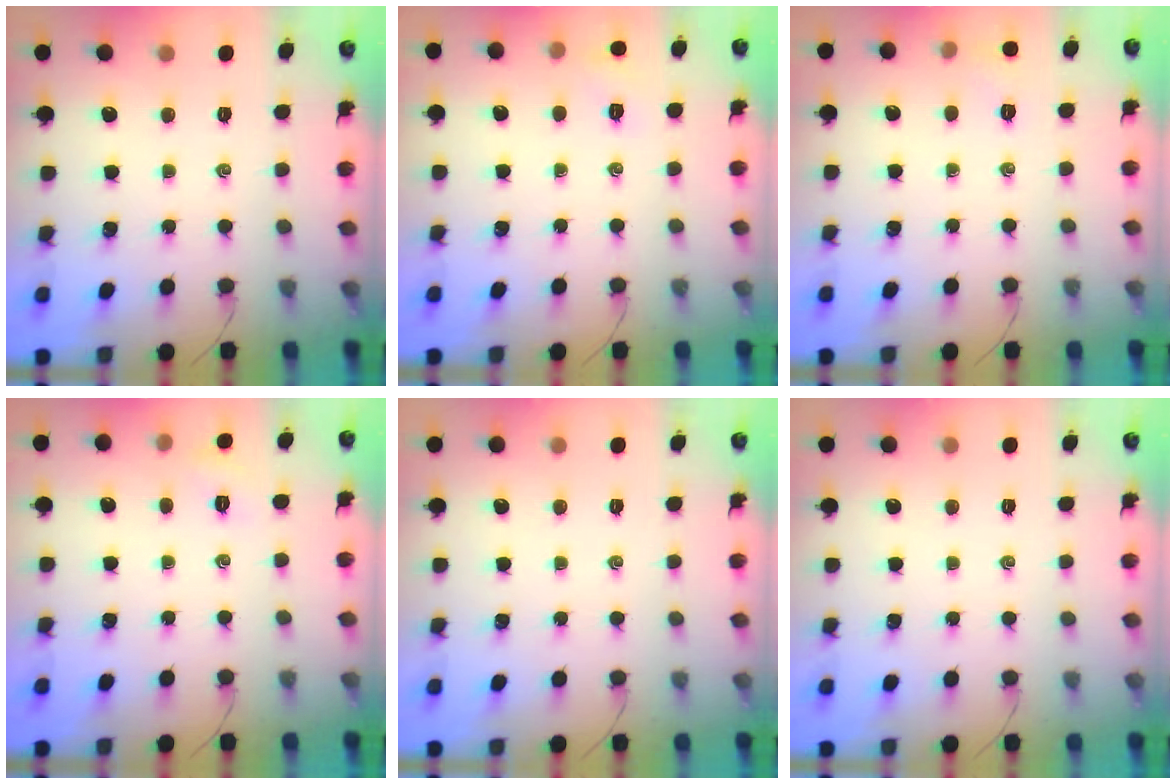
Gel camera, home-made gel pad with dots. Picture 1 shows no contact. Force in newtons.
{"total": 6.5, "press": 6.3, "slide": 1.6}
{"total": 4.8, "press": 4.6, "slide": 1.4}
{"total": 2.0, "press": 1.9, "slide": 0.6}
{"total": 0.0}
{"total": 0.0}